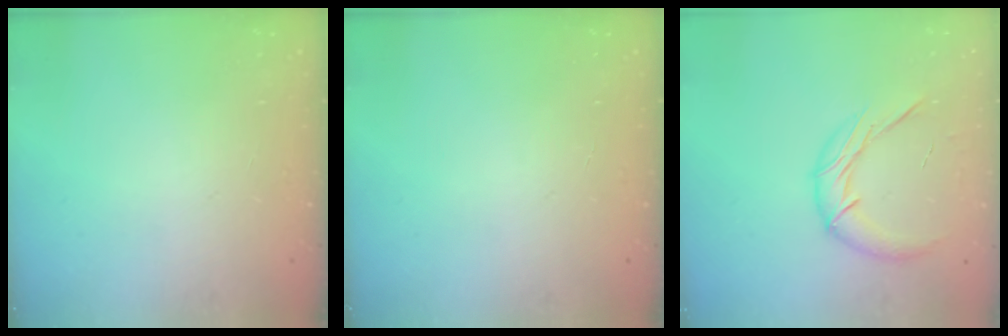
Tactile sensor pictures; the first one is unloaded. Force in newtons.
{"total": 0.0}
{"total": 11.5, "press": 11.5, "slide": 0.8}